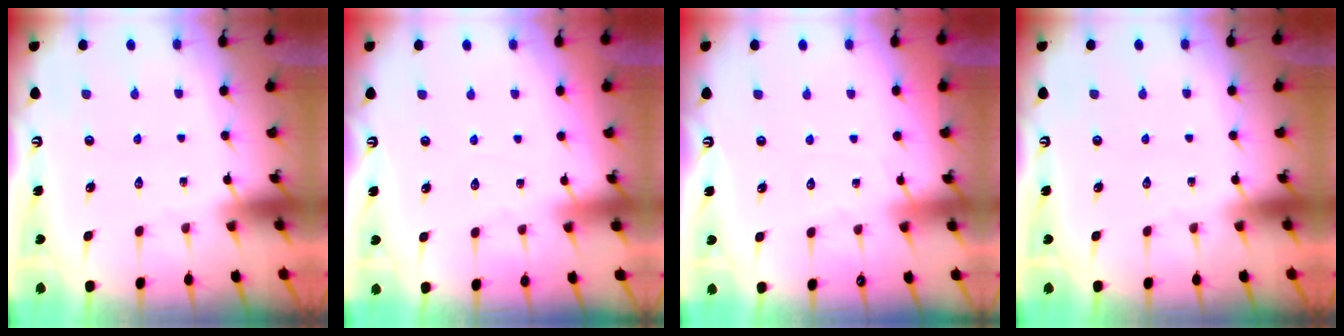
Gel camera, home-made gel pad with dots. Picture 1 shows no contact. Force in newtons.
{"total": 2.5, "press": 2.5, "slide": 0.3}
{"total": 3.0, "press": 2.9, "slide": 0.4}
{"total": 0.0}